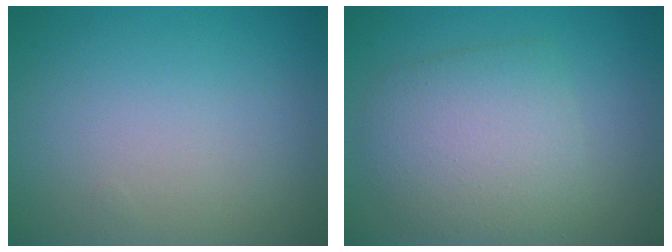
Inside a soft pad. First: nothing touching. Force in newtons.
{"total": 5.2, "press": 5.2, "slide": 0.3}